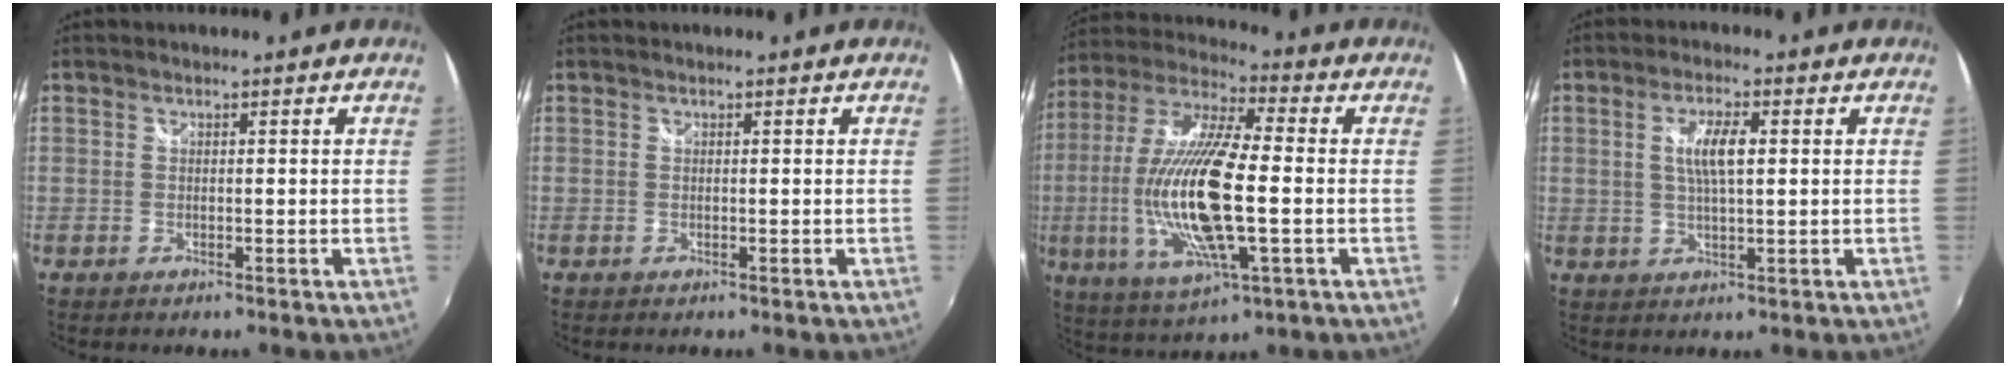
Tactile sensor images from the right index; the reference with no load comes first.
{"total": 0.0}
{"total": 21.2, "force": [-2.6, 5.9, 20.2], "torque": [-0.394, -0.017, -0.049]}
{"total": 5.7, "force": [1.1, 1.6, 5.3], "torque": [-0.100, 0.002, 0.021]}